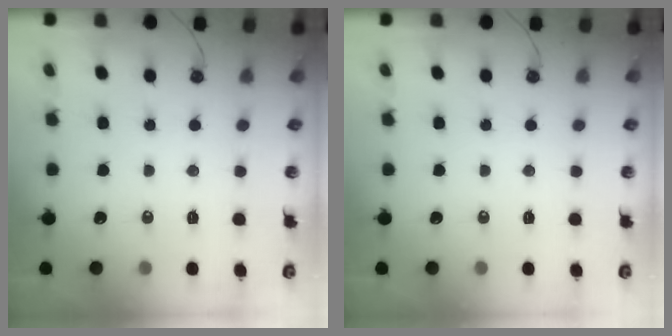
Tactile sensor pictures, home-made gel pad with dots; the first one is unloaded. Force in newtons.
{"total": 0.0}